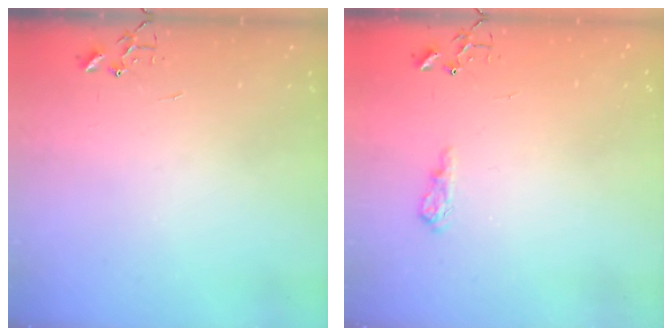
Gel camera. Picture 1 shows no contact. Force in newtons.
{"total": 8.1, "press": 8.1, "slide": 1.0}